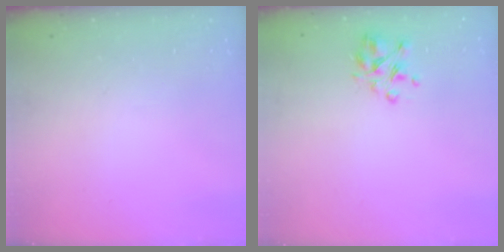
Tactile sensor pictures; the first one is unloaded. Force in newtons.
{"total": 5.0, "press": 4.6, "slide": 1.8}